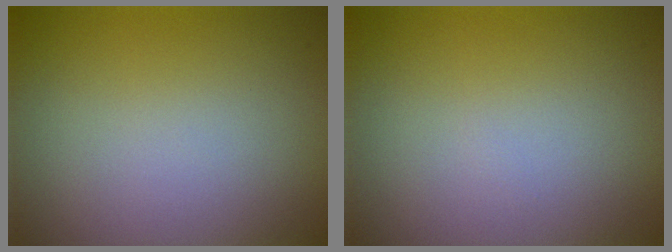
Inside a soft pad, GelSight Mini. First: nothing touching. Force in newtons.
{"total": 0.0}